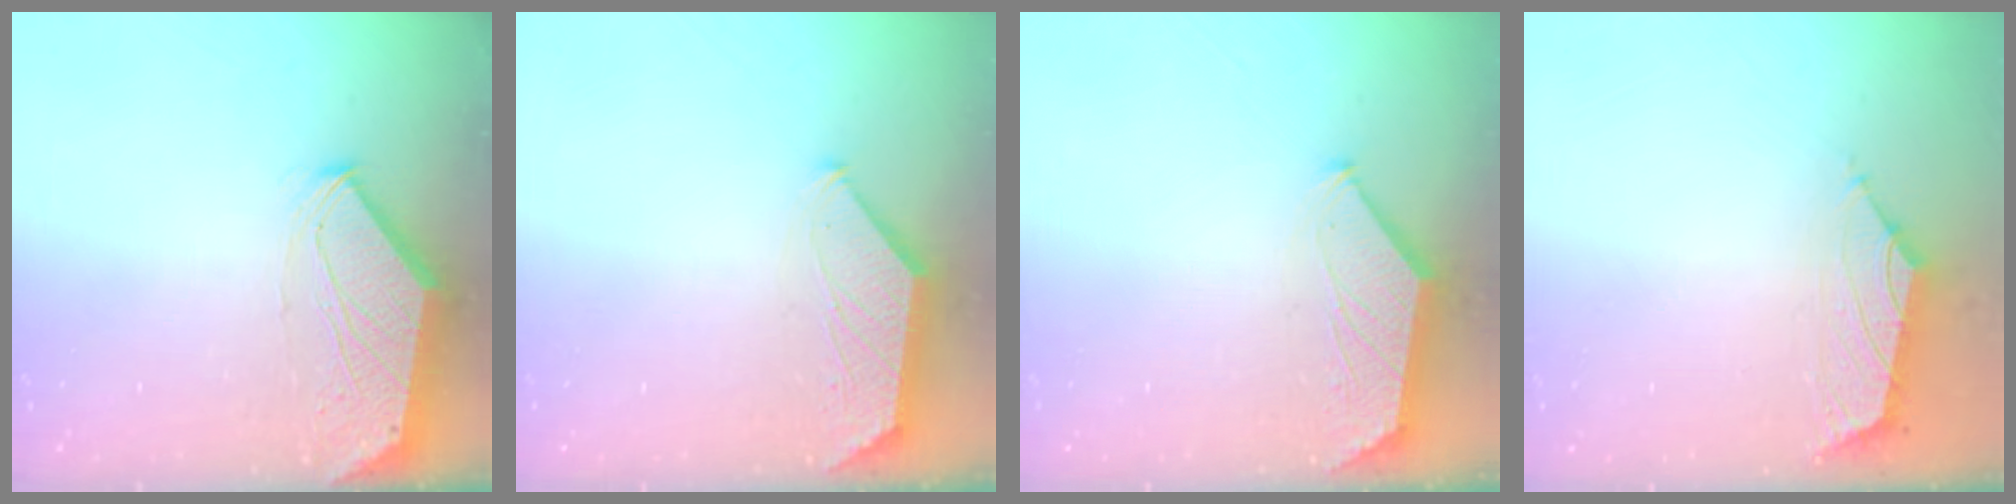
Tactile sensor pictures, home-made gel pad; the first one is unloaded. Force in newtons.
{"total": 1.6, "press": 1.5, "slide": 0.3}
{"total": 1.6, "press": 1.6, "slide": 0.2}
{"total": 1.5, "press": 1.4, "slide": 0.5}